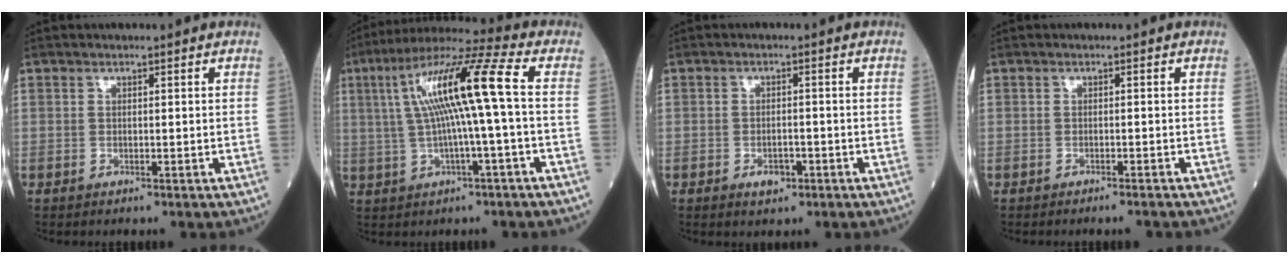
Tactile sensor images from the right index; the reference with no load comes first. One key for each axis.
{"total": 13.6, "fx": 1.5, "fy": -0.2, "fz": 13.5, "tx": -0.249, "ty": 0.032, "tz": 0.023}
{"total": 2.6, "fx": -1.3, "fy": 1.4, "fz": 1.7, "tx": -0.026, "ty": 0.003, "tz": -0.016}
{"total": 2.1, "fx": -1.9, "fy": -0.3, "fz": 0.8, "tx": -0.009, "ty": -0.003, "tz": -0.026}